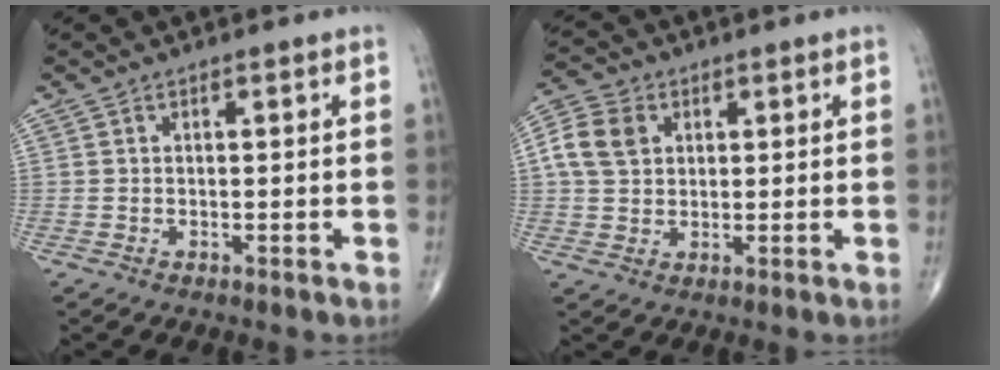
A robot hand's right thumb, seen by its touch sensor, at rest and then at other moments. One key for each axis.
{"total": 8.2, "fx": 1.4, "fy": 7.1, "fz": 3.8, "tx": -0.056, "ty": 0.007, "tz": 0.017}